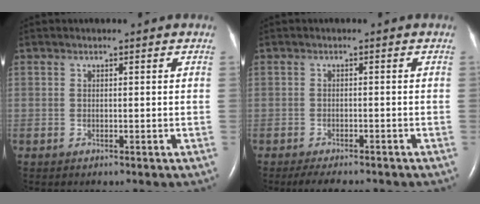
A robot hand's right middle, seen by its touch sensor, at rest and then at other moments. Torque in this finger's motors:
{"motor_torque": [0.67, -0.61, 0.01, 0.01]}